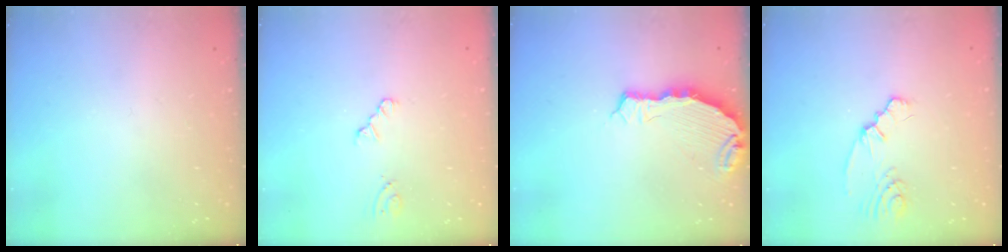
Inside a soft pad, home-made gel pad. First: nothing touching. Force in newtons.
{"total": 1.3, "press": 1.2, "slide": 0.2}
{"total": 6.6, "press": 6.1, "slide": 2.6}
{"total": 2.3, "press": 2.2, "slide": 0.5}